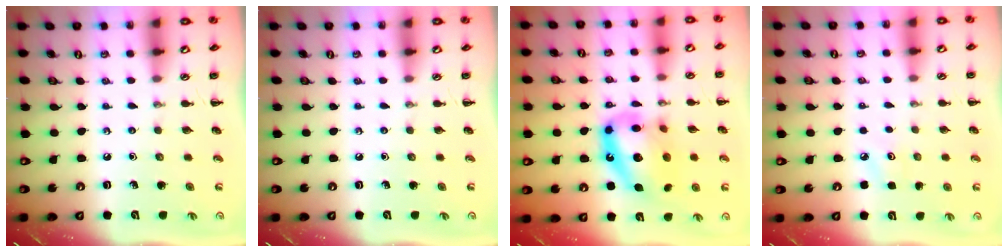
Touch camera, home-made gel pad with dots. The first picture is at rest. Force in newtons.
{"total": 0.0}
{"total": 17.3, "press": 16.9, "slide": 4.0}
{"total": 3.6, "press": 3.5, "slide": 1.0}